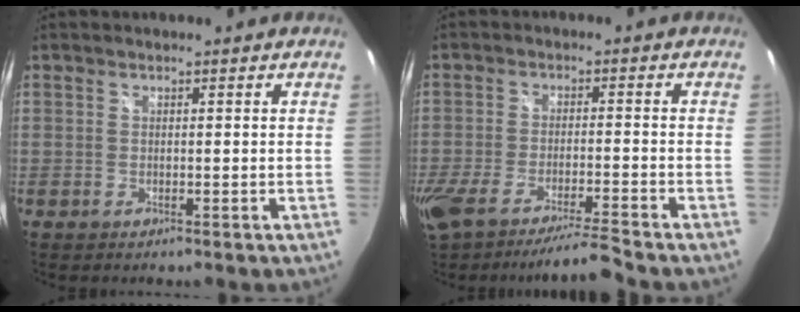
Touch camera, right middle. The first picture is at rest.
{"total": 9.8, "force": [-8.6, -0.6, 4.7], "torque": [-0.112, -0.023, -0.151]}